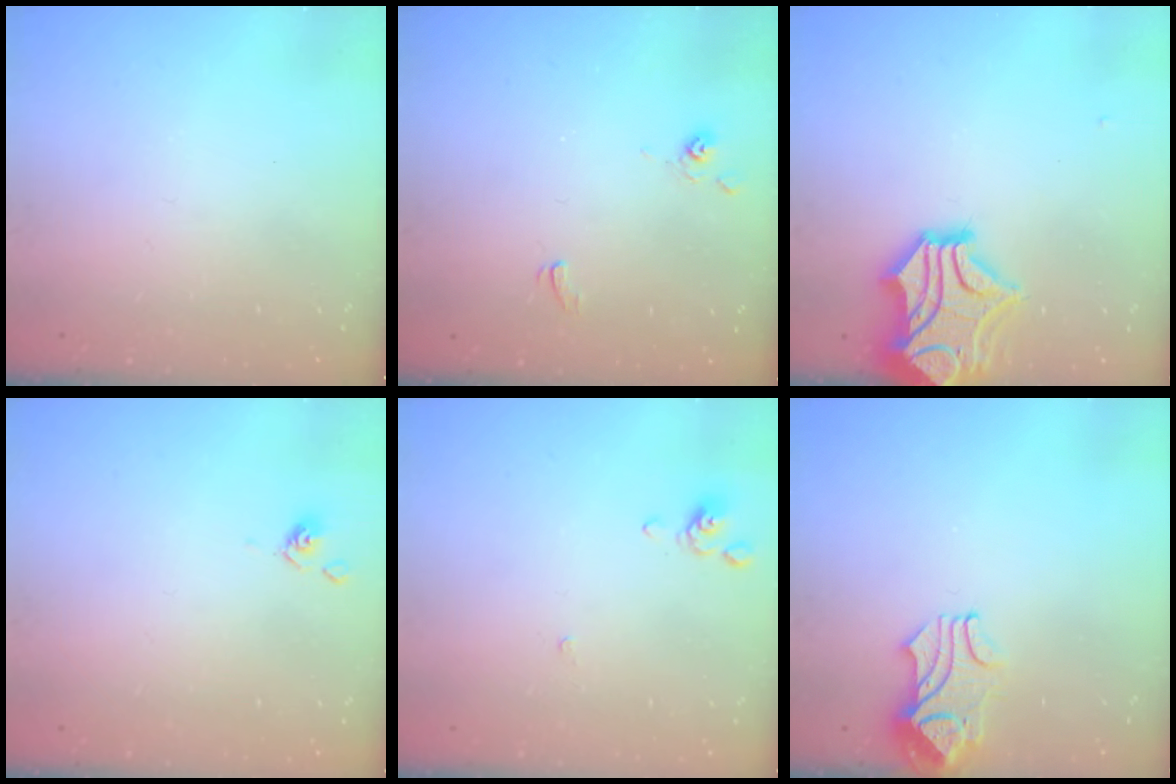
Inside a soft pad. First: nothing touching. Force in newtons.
{"total": 3.1, "press": 3.1, "slide": 0.3}
{"total": 8.7, "press": 8.4, "slide": 2.3}
{"total": 2.4, "press": 2.4, "slide": 0.3}
{"total": 0.0}
{"total": 2.1, "press": 2.0, "slide": 0.7}